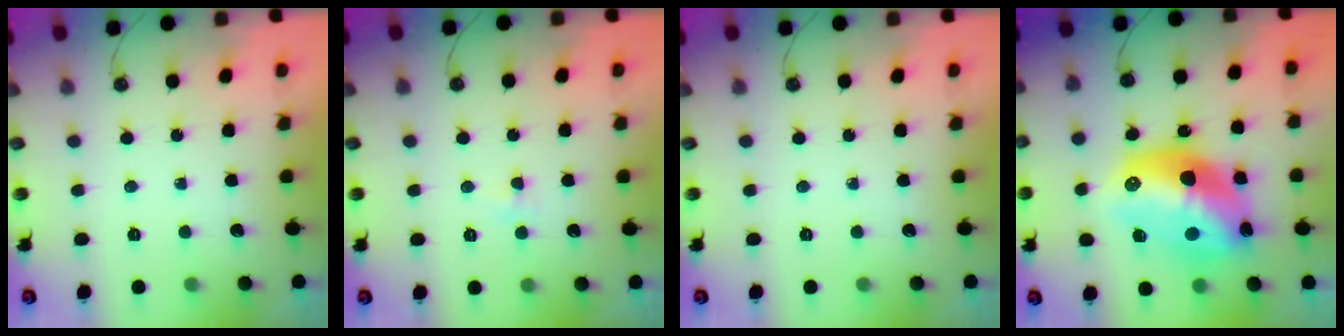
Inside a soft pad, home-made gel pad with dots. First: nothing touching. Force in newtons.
{"total": 2.1, "press": 2.0, "slide": 0.3}
{"total": 0.0}
{"total": 22.0, "press": 21.5, "slide": 5.0}